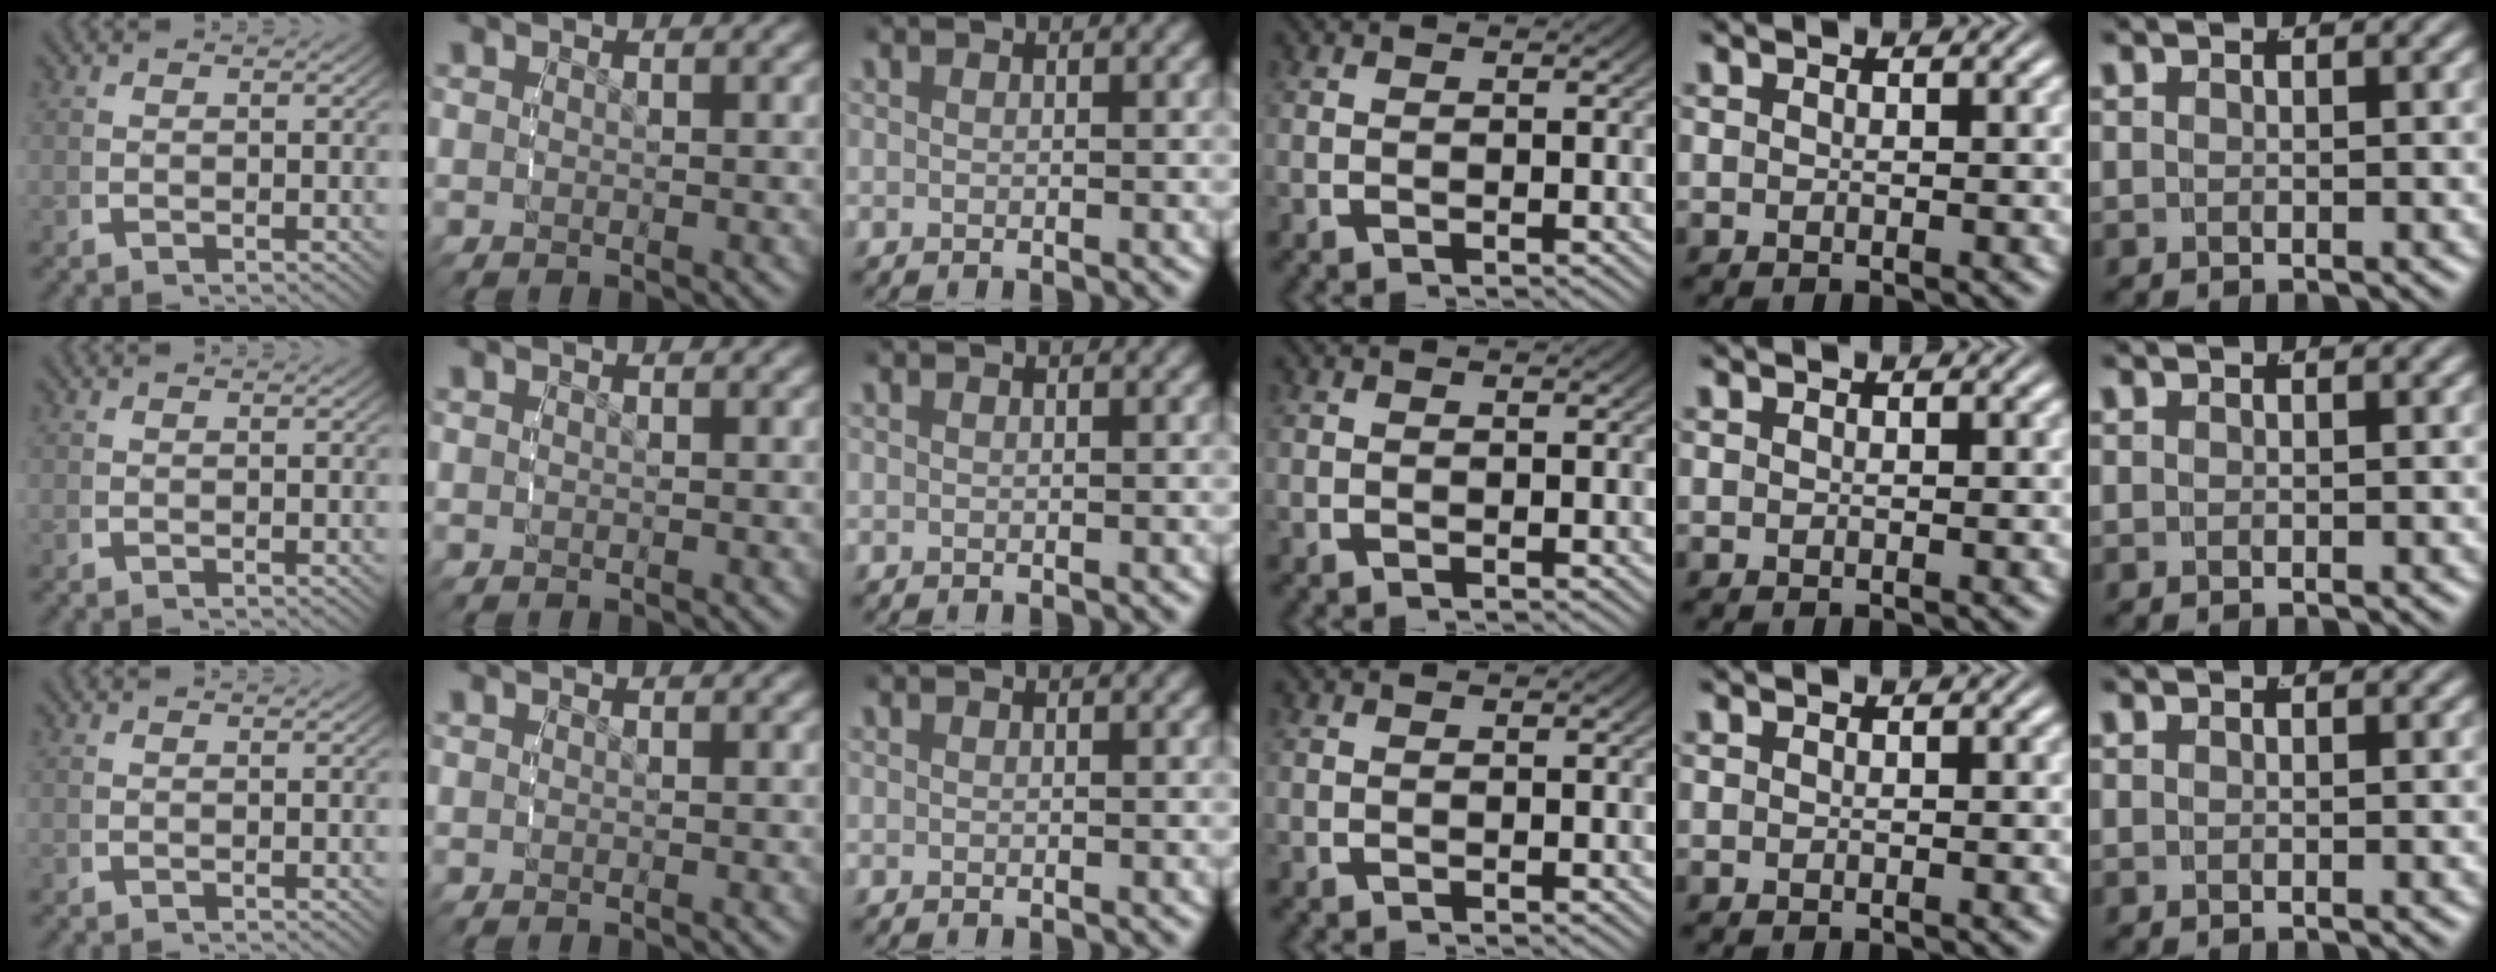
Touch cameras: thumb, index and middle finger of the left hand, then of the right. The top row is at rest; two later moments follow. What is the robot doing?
{"motion": "reach", "object": "measuring cup"}